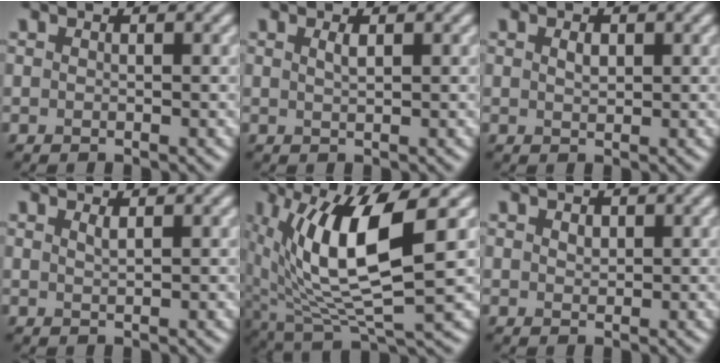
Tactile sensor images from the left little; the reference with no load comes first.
{"total": 1.0, "force": [0.5, 0.3, 0.8], "torque": [-0.014, 0.002, 0.008]}
{"total": 1.1, "force": [0.5, 0.6, 0.8], "torque": [-0.017, 0.001, 0.010]}
{"total": 0.9, "force": [0.6, 0.2, 0.6], "torque": [-0.008, 0.001, 0.010]}
{"total": 11.9, "force": [2.7, 4.0, 10.9], "torque": [-0.216, -0.007, 0.057]}
{"total": 0.9, "force": [0.5, 0.6, 0.5], "torque": [-0.010, -0.001, 0.010]}